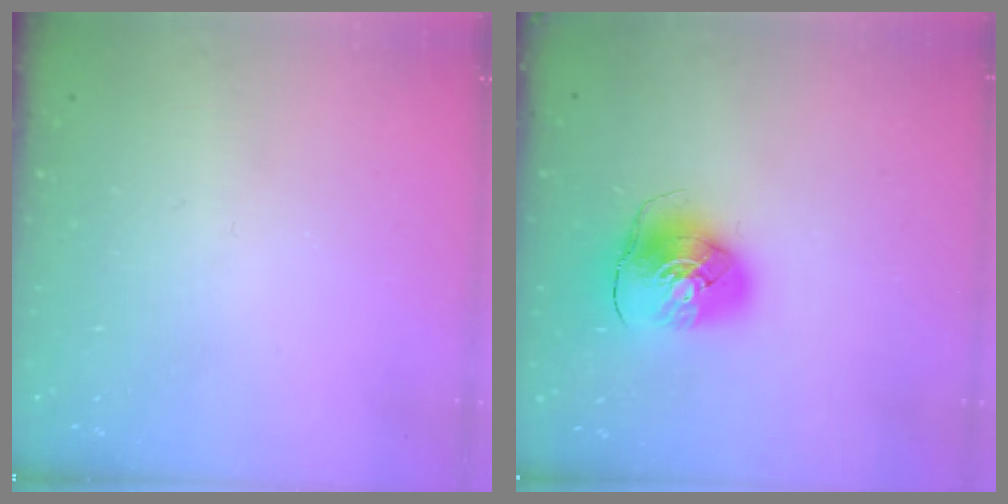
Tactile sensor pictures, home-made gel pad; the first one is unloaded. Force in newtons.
{"total": 9.7, "press": 9.6, "slide": 1.4}